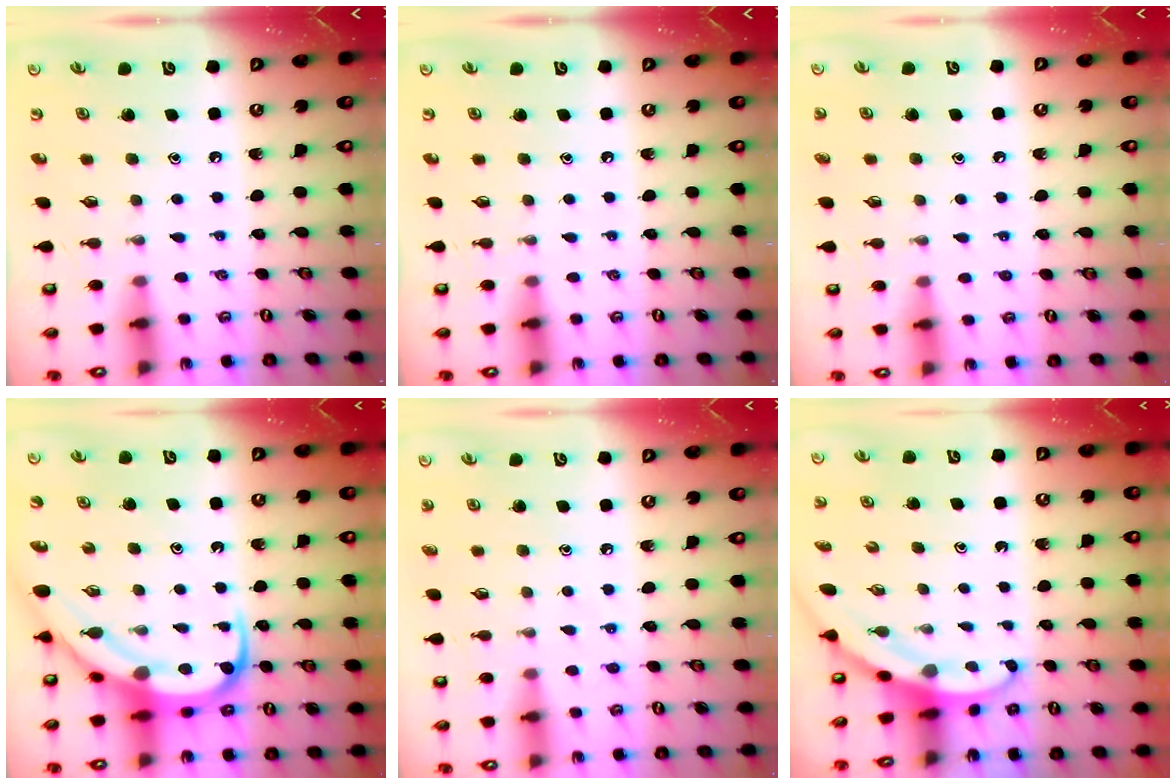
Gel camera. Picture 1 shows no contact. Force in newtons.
{"total": 0.0}
{"total": 2.1, "press": 2.1, "slide": 0.2}
{"total": 11.8, "press": 11.7, "slide": 1.4}
{"total": 5.4, "press": 5.3, "slide": 0.7}
{"total": 3.3, "press": 3.3, "slide": 0.2}